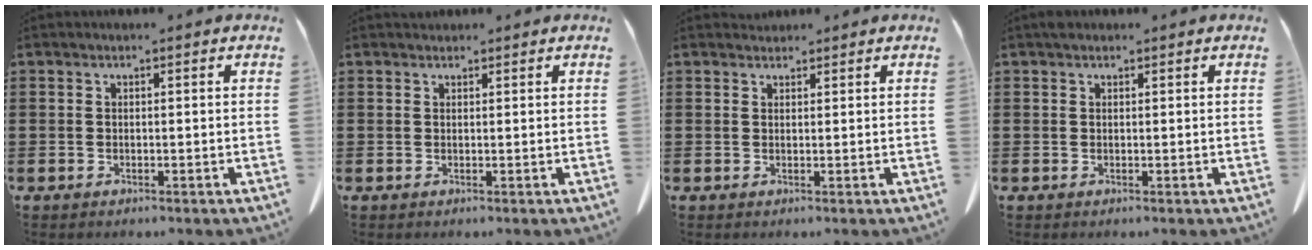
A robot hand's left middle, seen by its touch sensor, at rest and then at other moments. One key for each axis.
{"total": 0.9, "fx": 0.8, "fy": 0.4, "fz": 0.0, "tx": -0.002, "ty": 0.001, "tz": 0.016}
{"total": 1.4, "fx": 1.3, "fy": 0.5, "fz": 0.0, "tx": -0.004, "ty": 0.002, "tz": 0.026}
{"total": 0.7, "fx": 0.4, "fy": 0.4, "fz": 0.2, "tx": 0.002, "ty": 0.000, "tz": 0.006}